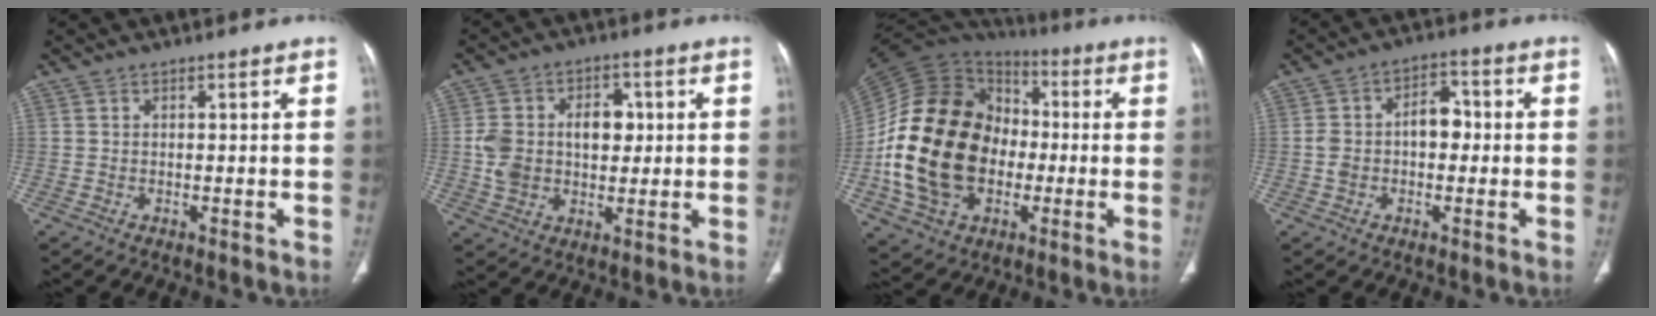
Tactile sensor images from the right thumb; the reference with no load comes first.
{"total": 11.7, "force": [1.0, 8.6, 8.0], "torque": [-0.110, 0.016, 0.025]}
{"total": 26.2, "force": [-3.3, 19.5, 17.0], "torque": [-0.313, 0.025, -0.053]}
{"total": 7.7, "force": [-0.3, 5.3, 5.5], "torque": [-0.078, 0.033, -0.007]}